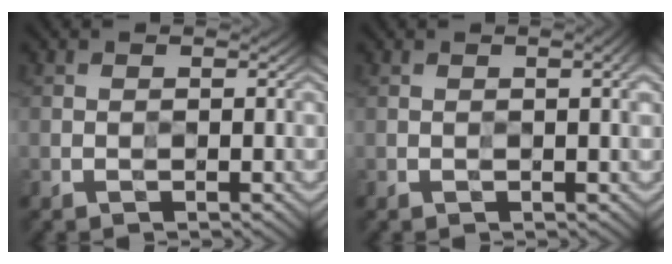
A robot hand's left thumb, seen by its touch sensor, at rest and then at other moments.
{"total": 2.2, "force": [0.6, 0.4, 2.1], "torque": [-0.032, 0.006, 0.008]}